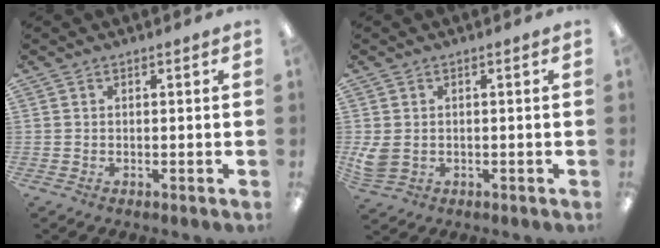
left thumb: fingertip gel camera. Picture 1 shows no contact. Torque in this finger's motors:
{"motor_torque": [-0.09, 0.12, 0.03, -0.08, 0.02]}